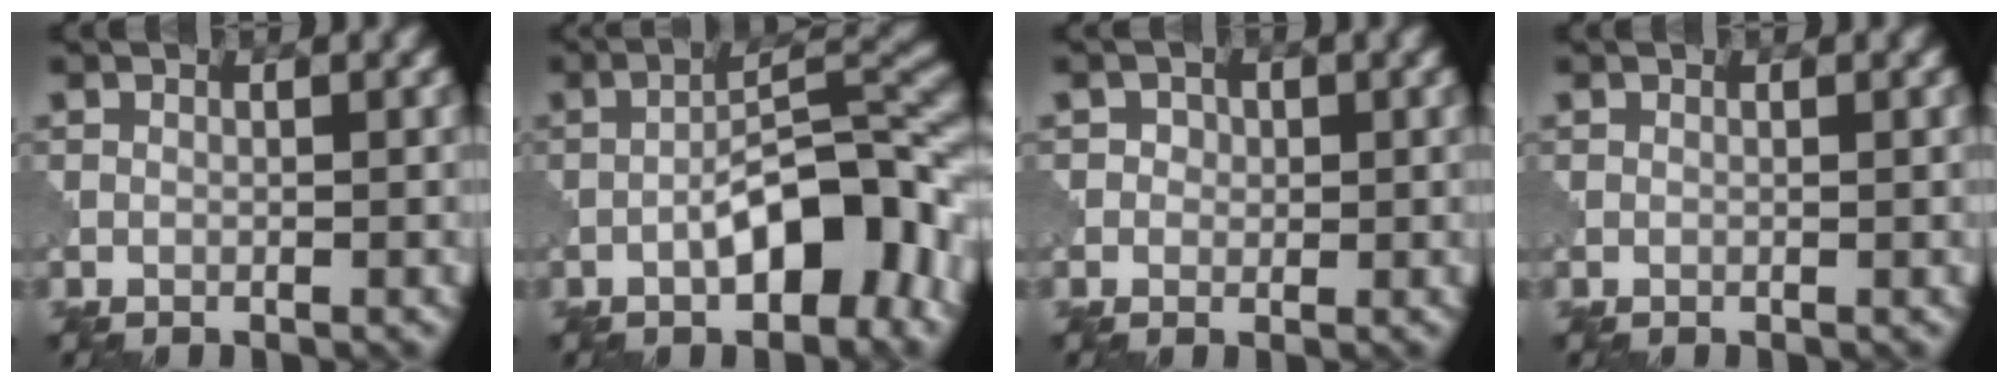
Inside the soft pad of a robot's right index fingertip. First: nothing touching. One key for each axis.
{"total": 8.7, "fx": -3.6, "fy": 2.9, "fz": 7.4, "tx": -0.107, "ty": 0.024, "tz": -0.065}
{"total": 1.5, "fx": 0.2, "fy": 1.4, "fz": 0.6, "tx": 0.003, "ty": 0.002, "tz": 0.001}
{"total": 0.0}